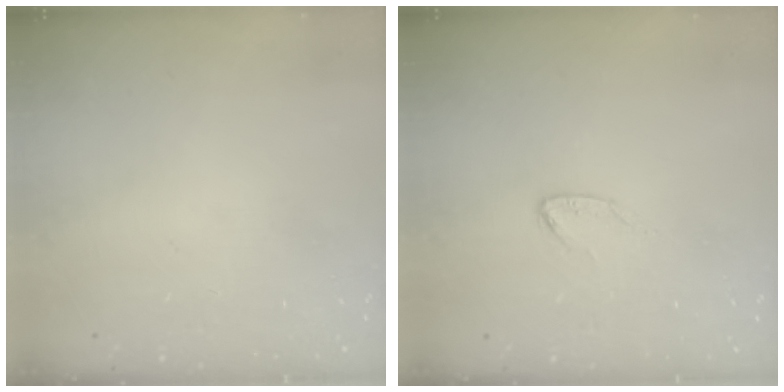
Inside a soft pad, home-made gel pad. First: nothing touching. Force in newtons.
{"total": 4.4, "press": 4.4, "slide": 0.3}